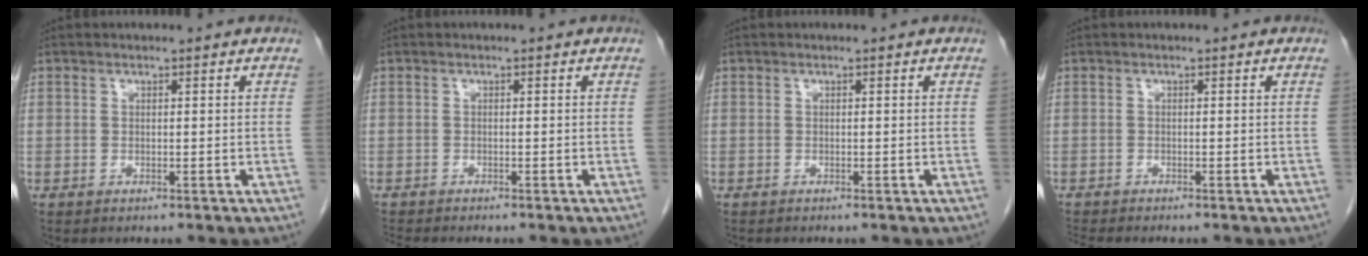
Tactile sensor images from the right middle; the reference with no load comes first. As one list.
[{"total": 2.7, "force": [-2.5, 0.0, 0.9], "torque": [-0.016, -0.007, -0.040]}, {"total": 0.5, "force": [-0.5, 0.0, 0.1], "torque": [-0.005, -0.002, -0.010]}, {"total": 2.5, "force": [-2.3, -0.2, 0.7], "torque": [-0.015, -0.008, -0.039]}]